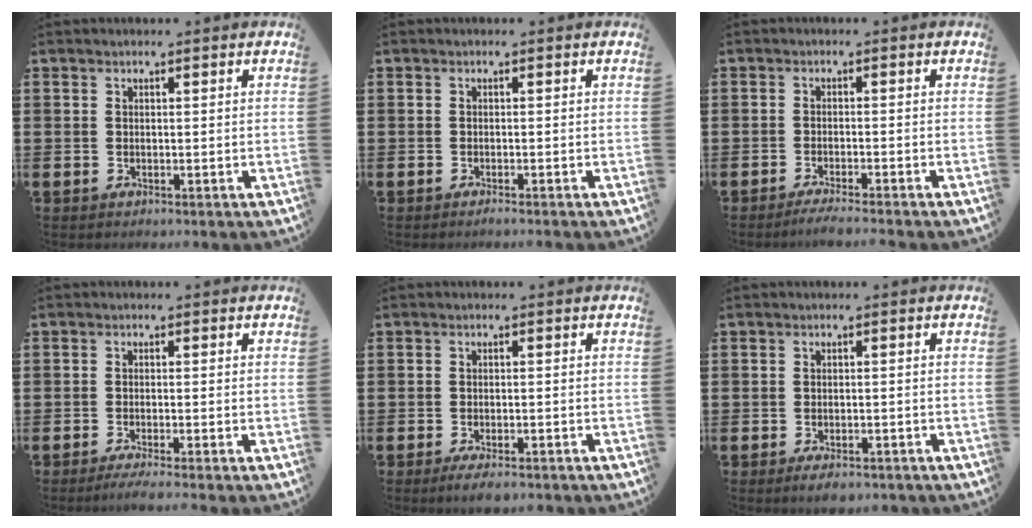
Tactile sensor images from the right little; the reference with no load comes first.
{"total": 0.5, "force": [-0.4, 0.0, 0.3], "torque": [-0.006, -0.004, -0.008]}
{"total": 1.7, "force": [-1.5, -0.1, 0.9], "torque": [-0.013, 0.001, -0.028]}
{"total": 1.5, "force": [-1.1, 0.0, 1.1], "torque": [-0.016, 0.001, -0.021]}
{"total": 2.2, "force": [-1.7, 0.3, 1.3], "torque": [-0.014, 0.001, -0.033]}
{"total": 1.9, "force": [-1.5, 0.4, 1.0], "torque": [-0.011, 0.000, -0.031]}